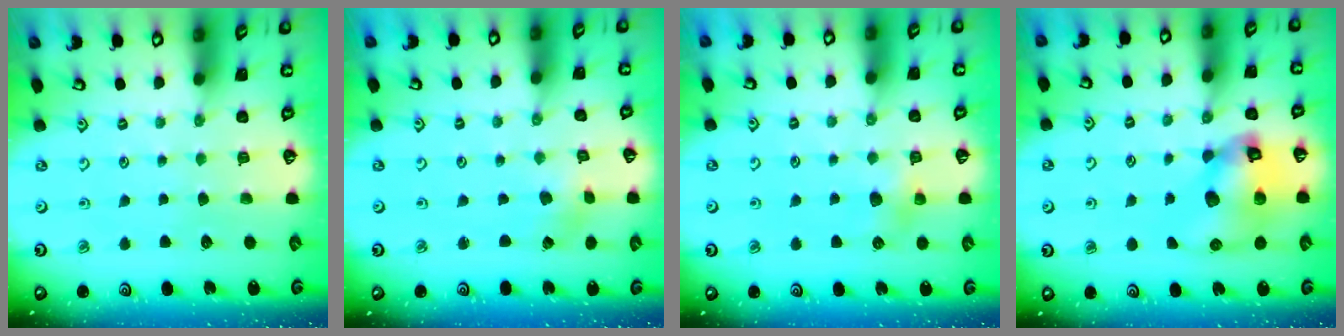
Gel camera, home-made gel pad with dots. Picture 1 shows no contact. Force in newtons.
{"total": 1.1, "press": 1.1, "slide": 0.1}
{"total": 5.4, "press": 5.3, "slide": 0.5}
{"total": 13.2, "press": 13.1, "slide": 1.9}